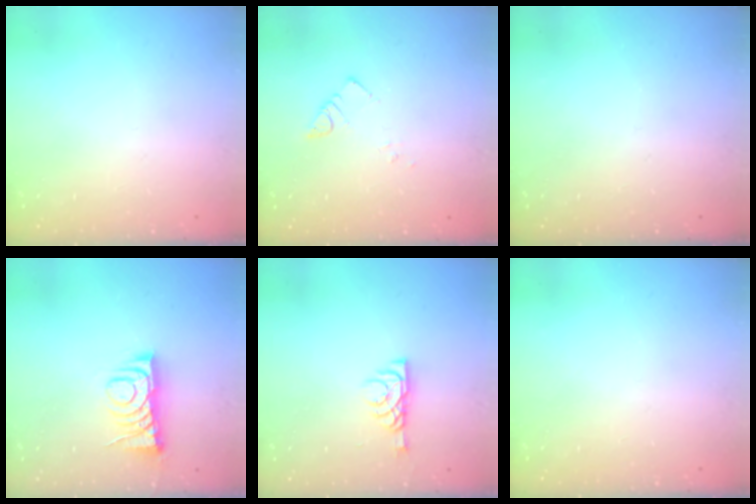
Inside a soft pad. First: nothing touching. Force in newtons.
{"total": 2.5, "press": 2.5, "slide": 0.3}
{"total": 0.0}
{"total": 7.8, "press": 7.7, "slide": 0.7}
{"total": 6.0, "press": 6.0, "slide": 0.7}
{"total": 0.0}